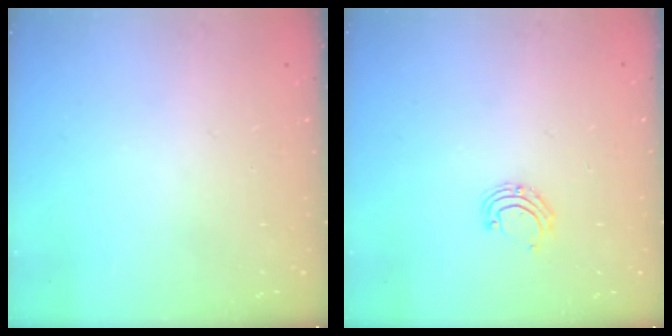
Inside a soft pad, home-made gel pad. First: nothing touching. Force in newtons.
{"total": 4.1, "press": 4.1, "slide": 0.4}